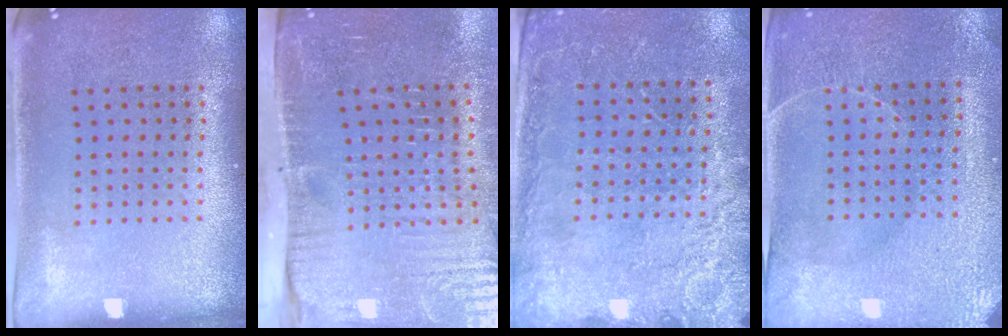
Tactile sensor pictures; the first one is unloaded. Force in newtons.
{"total": 4.9, "press": 4.1, "slide": 2.7}
{"total": 2.6, "press": 2.6, "slide": 0.3}
{"total": 3.3, "press": 3.3, "slide": 0.4}